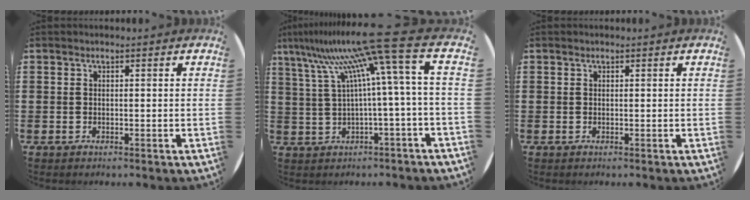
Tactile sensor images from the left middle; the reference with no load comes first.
{"total": 12.2, "force": [7.2, -1.4, 9.7], "torque": [-0.203, -0.073, 0.103]}
{"total": 0.0}